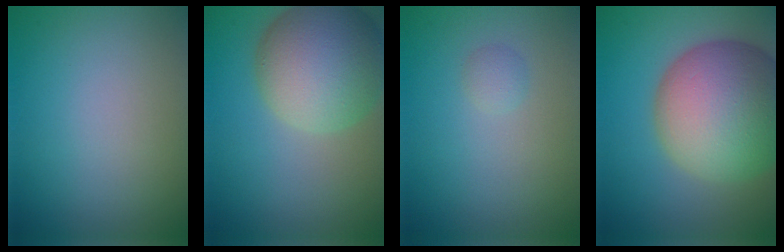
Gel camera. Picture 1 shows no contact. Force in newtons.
{"total": 9.8, "press": 9.8, "slide": 0.6}
{"total": 0.9, "press": 0.9, "slide": 0.0}
{"total": 14.1, "press": 14.0, "slide": 0.9}